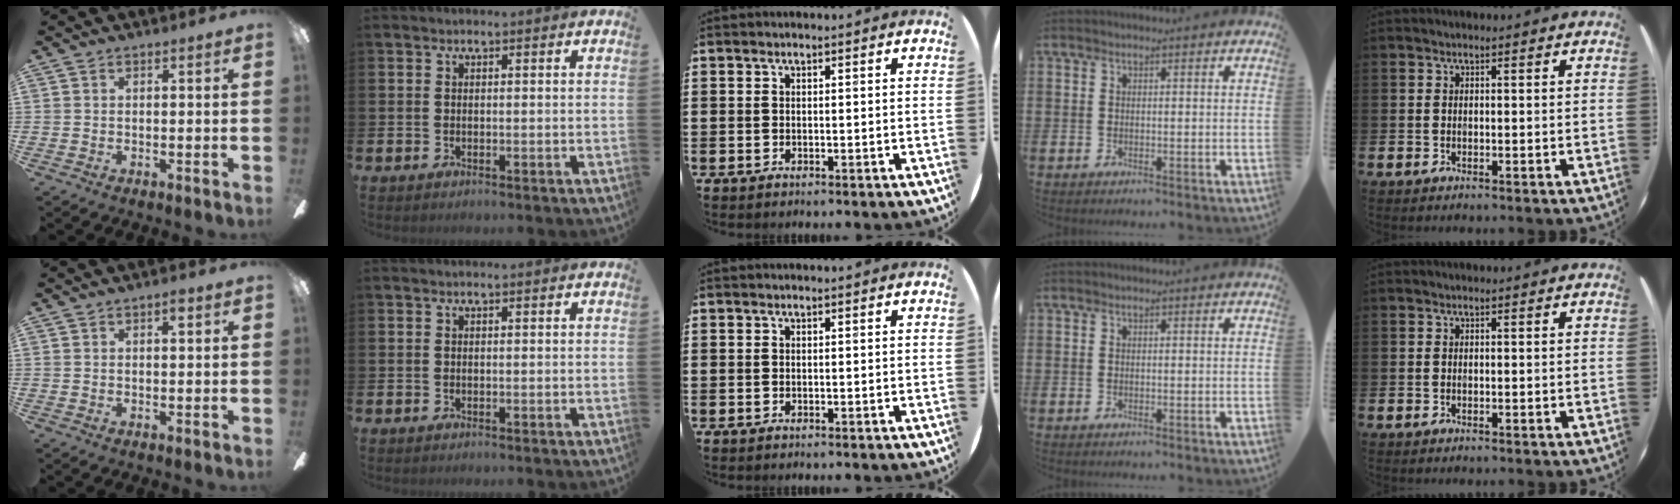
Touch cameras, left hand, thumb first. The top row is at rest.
{"thumb": {"total": 1.9, "force": [1.1, 0.8, 1.3], "torque": [-0.011, -0.003, 0.015]}}